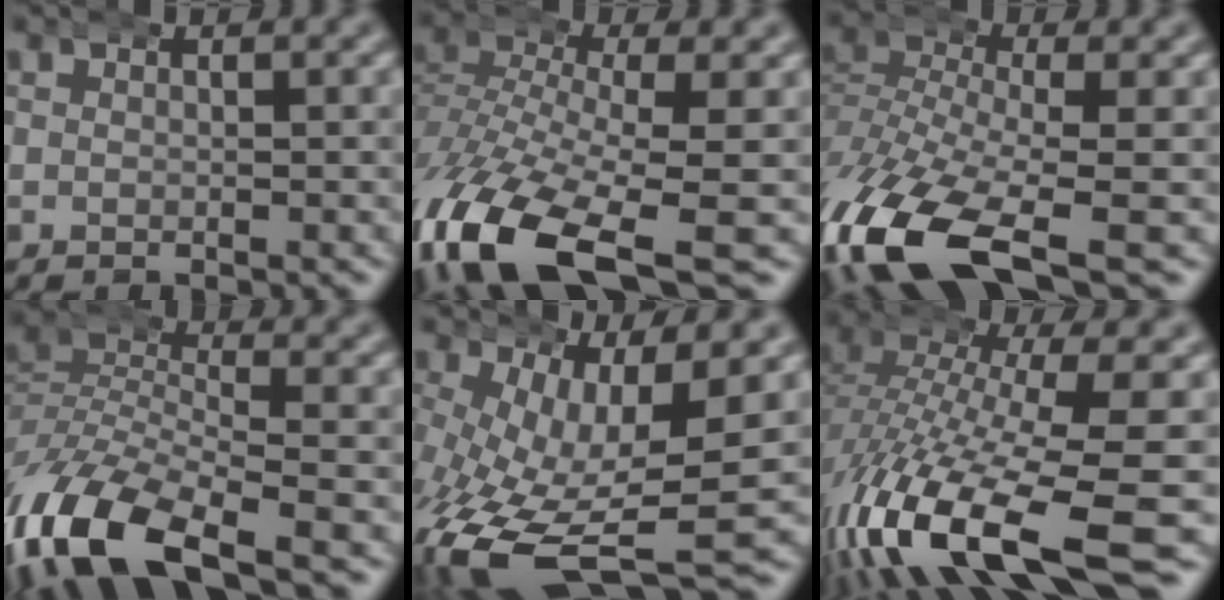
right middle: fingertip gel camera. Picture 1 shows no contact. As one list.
[{"total": 11.0, "force": [-5.9, 5.0, 7.8], "torque": [-0.183, -0.054, -0.071]}, {"total": 9.7, "force": [-4.6, 4.7, 7.2], "torque": [-0.174, -0.047, -0.055]}, {"total": 10.5, "force": [-5.8, 5.4, 6.9], "torque": [-0.171, -0.042, -0.075]}, {"total": 11.3, "force": [-4.3, 5.3, 9.0], "torque": [-0.187, -0.060, -0.040]}, {"total": 13.7, "force": [-6.7, 5.9, 10.4], "torque": [-0.228, -0.056, -0.079]}]